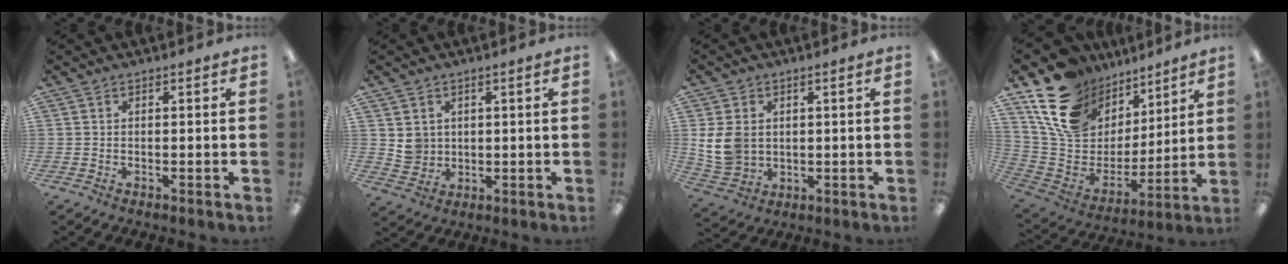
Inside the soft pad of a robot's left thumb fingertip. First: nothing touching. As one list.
[{"total": 4.6, "force": [1.5, 4.3, 0.6], "torque": [-0.009, 0.002, 0.028]}, {"total": 9.3, "force": [1.4, 7.5, 5.2], "torque": [-0.127, 0.011, 0.029]}, {"total": 19.7, "force": [11.4, 13.7, 8.5], "torque": [-0.160, -0.055, 0.218]}]